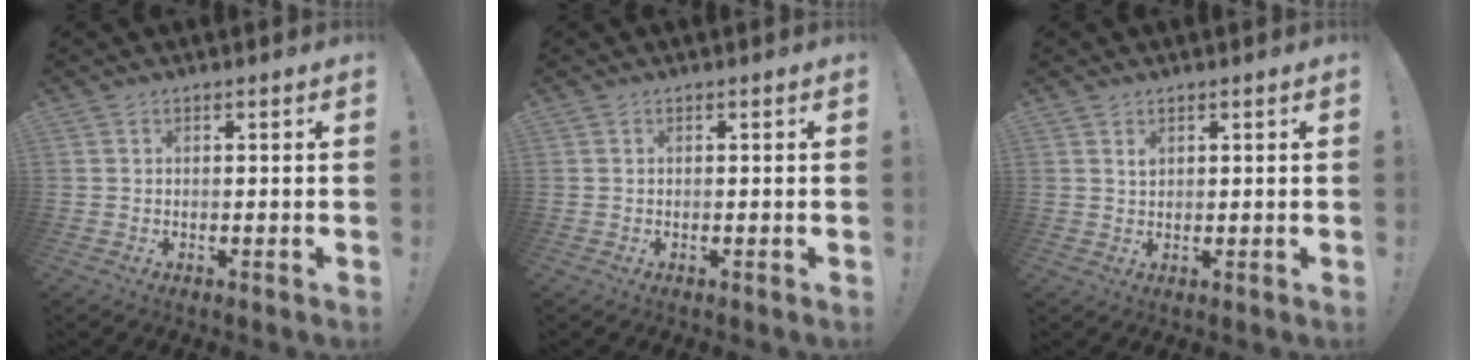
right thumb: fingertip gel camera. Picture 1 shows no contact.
{"total": 0.0}
{"total": 1.2, "force": [0.8, 0.7, 0.6], "torque": [0.000, -0.006, 0.013]}